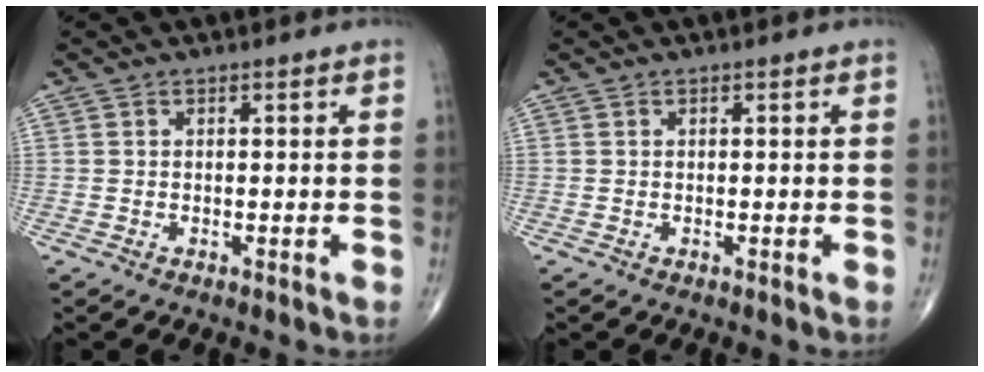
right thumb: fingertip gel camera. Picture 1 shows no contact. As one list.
[{"total": 0.0}]